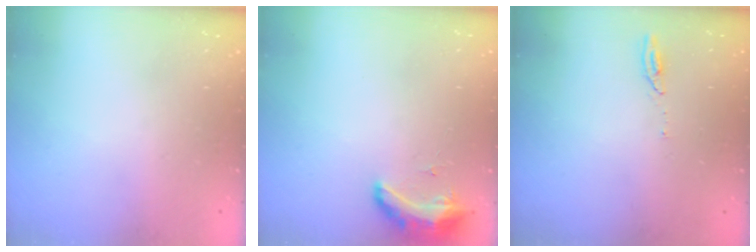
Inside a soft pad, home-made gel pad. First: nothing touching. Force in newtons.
{"total": 8.5, "press": 8.3, "slide": 1.6}
{"total": 3.3, "press": 3.3, "slide": 0.3}